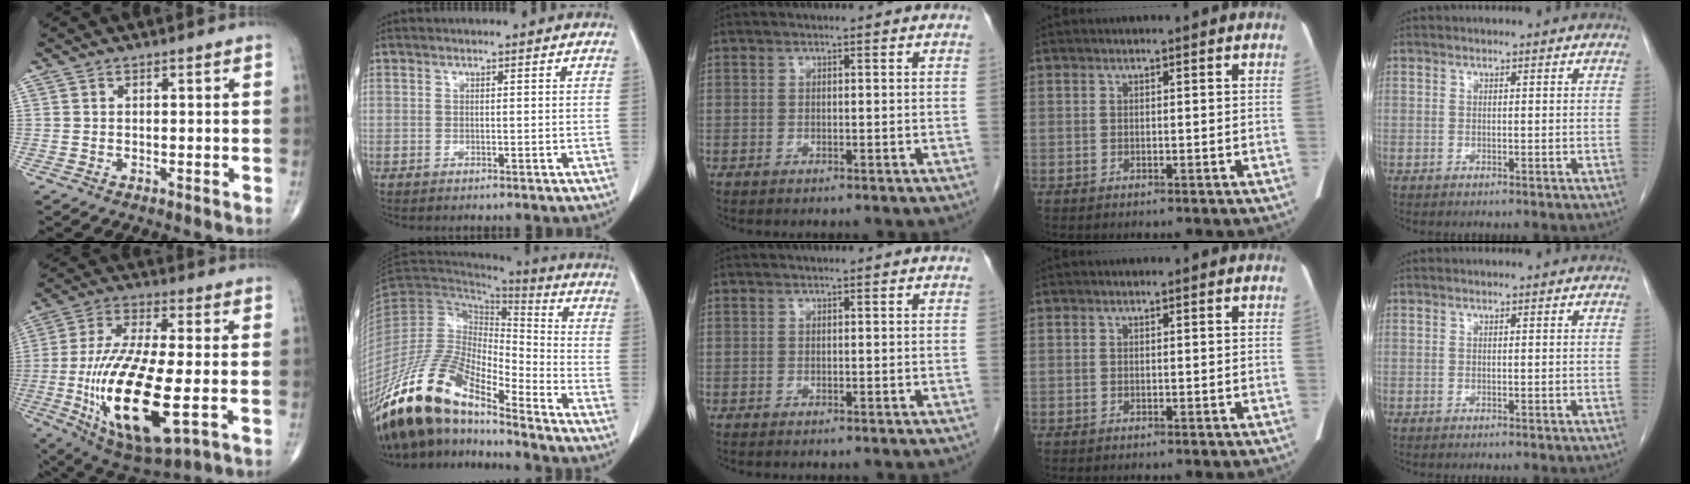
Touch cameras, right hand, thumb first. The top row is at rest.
{"thumb": {"total": 23.1, "force": [-4.8, 7.8, 21.2], "torque": [-0.441, -0.012, -0.067]}, "index": {"total": 17.5, "force": [-14.3, 4.3, 9.1], "torque": [-0.173, 0.010, -0.270]}}